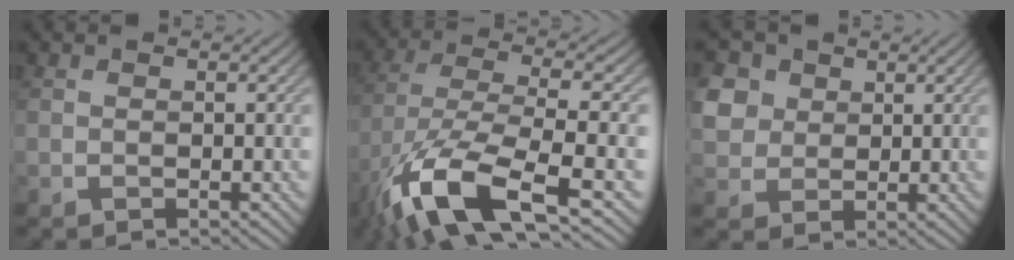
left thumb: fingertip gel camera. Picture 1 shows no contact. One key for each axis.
{"total": 14.8, "fx": -7.3, "fy": 5.0, "fz": 11.9, "tx": -0.262, "ty": -0.022, "tz": -0.133}
{"total": 5.4, "fx": 2.0, "fy": 4.5, "fz": 2.1, "tx": -0.083, "ty": 0.010, "tz": 0.031}